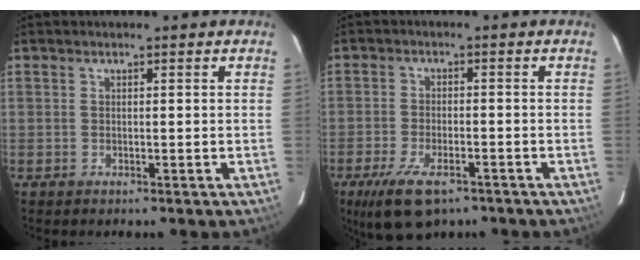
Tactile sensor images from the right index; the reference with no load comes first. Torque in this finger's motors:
{"motor_torque": [0.81, -0.55, 0.19, 0.08]}